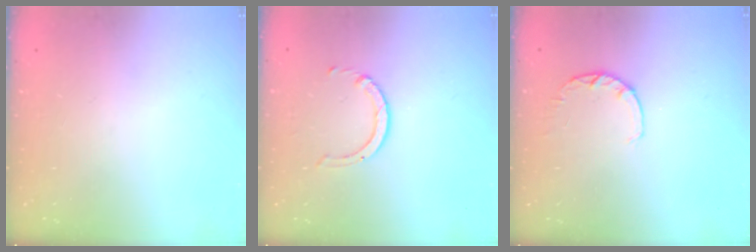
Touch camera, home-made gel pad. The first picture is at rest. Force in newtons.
{"total": 2.3, "press": 2.3, "slide": 0.3}
{"total": 2.8, "press": 2.7, "slide": 0.5}